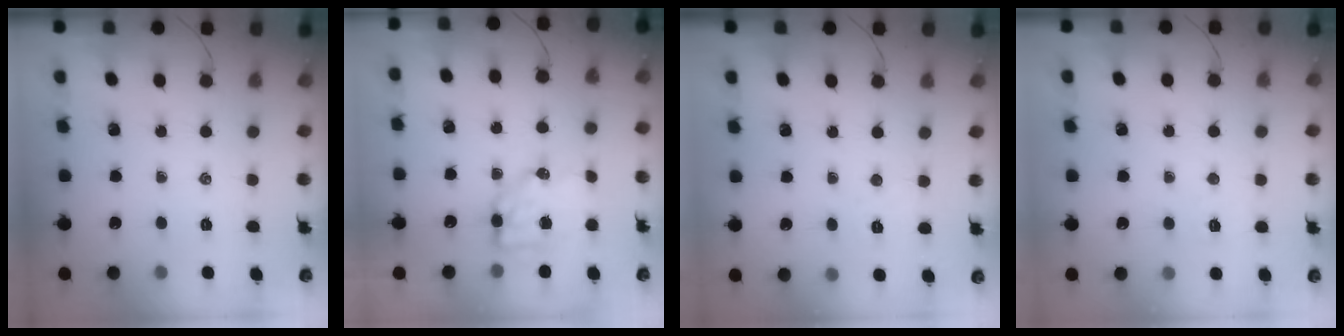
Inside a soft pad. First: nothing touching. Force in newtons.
{"total": 8.1, "press": 8.0, "slide": 1.4}
{"total": 3.0, "press": 3.0, "slide": 0.8}
{"total": 2.8, "press": 2.7, "slide": 0.8}